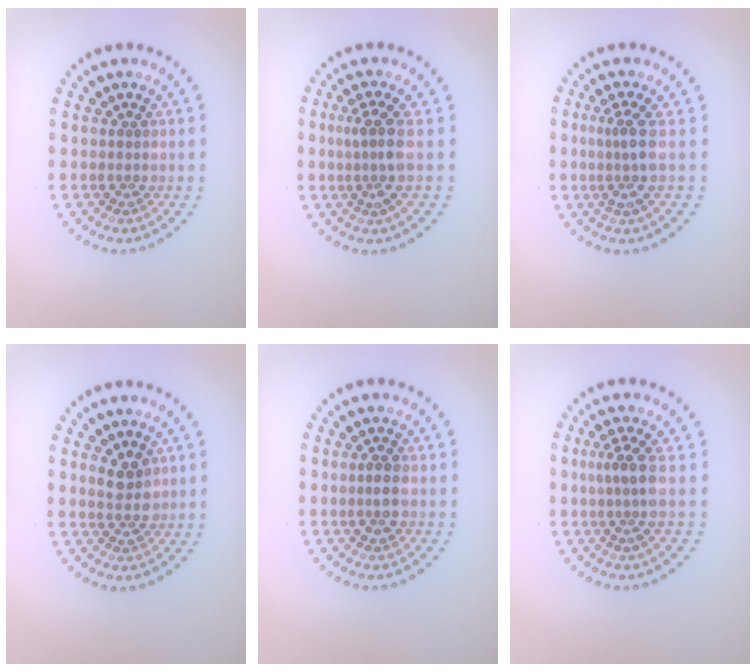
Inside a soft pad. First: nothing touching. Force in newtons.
{"total": 2.8, "press": 2.0, "slide": 1.9}
{"total": 2.6, "press": 1.7, "slide": 2.0}
{"total": 2.2, "press": 2.1, "slide": 0.7}
{"total": 2.0, "press": 2.0, "slide": 0.2}
{"total": 2.7, "press": 2.0, "slide": 1.8}